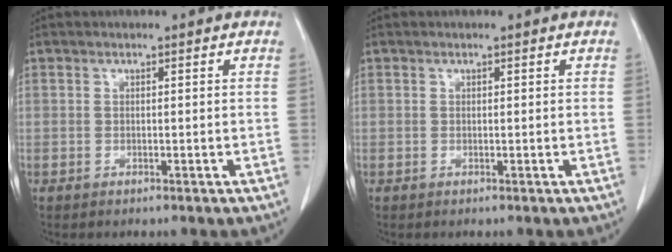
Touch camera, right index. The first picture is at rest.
{"total": 0.0}